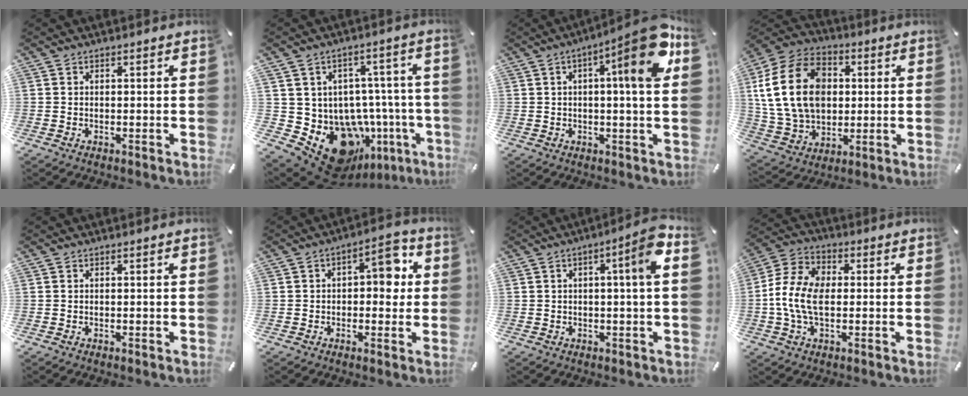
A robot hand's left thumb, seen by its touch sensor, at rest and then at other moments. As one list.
[{"total": 17.5, "force": [-8.9, 11.4, 9.9], "torque": [-0.150, 0.021, -0.125]}, {"total": 15.3, "force": [4.8, 2.8, 14.3], "torque": [-0.191, -0.025, 0.061]}, {"total": 20.5, "force": [2.0, 15.7, 13.1], "torque": [-0.285, 0.010, 0.034]}, {"total": 0.0}, {"total": 8.2, "force": [0.9, 4.7, 6.7], "torque": [-0.078, 0.001, 0.005]}, {"total": 7.3, "force": [1.5, 0.7, 7.1], "torque": [-0.103, -0.008, 0.015]}, {"total": 10.9, "force": [-1.3, 7.1, 8.1], "torque": [-0.178, 0.010, -0.023]}]